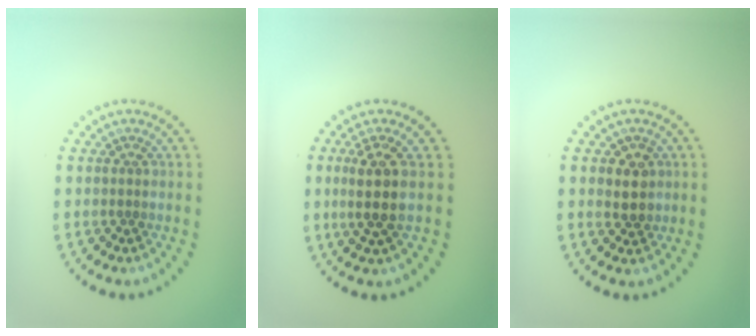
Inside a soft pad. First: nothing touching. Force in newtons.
{"total": 3.2, "press": 2.7, "slide": 1.6}
{"total": 2.0, "press": 1.9, "slide": 0.4}